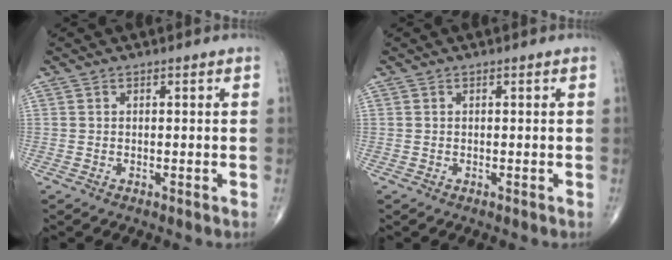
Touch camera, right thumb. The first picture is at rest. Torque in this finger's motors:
{"motor_torque": [0.00, 0.23, 0.08, 0.20, -0.02]}